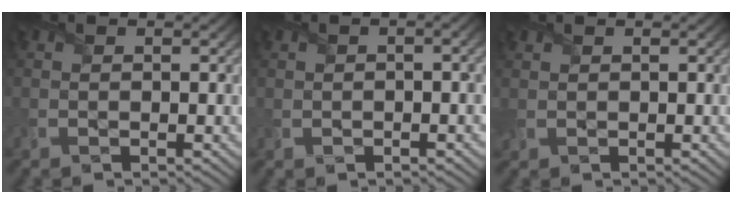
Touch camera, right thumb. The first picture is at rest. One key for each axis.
{"total": 3.2, "fx": -0.4, "fy": 0.9, "fz": 3.1, "tx": -0.049, "ty": -0.001, "tz": -0.004}
{"total": 0.9, "fx": 0.7, "fy": 0.5, "fz": 0.0, "tx": -0.008, "ty": 0.003, "tz": 0.015}